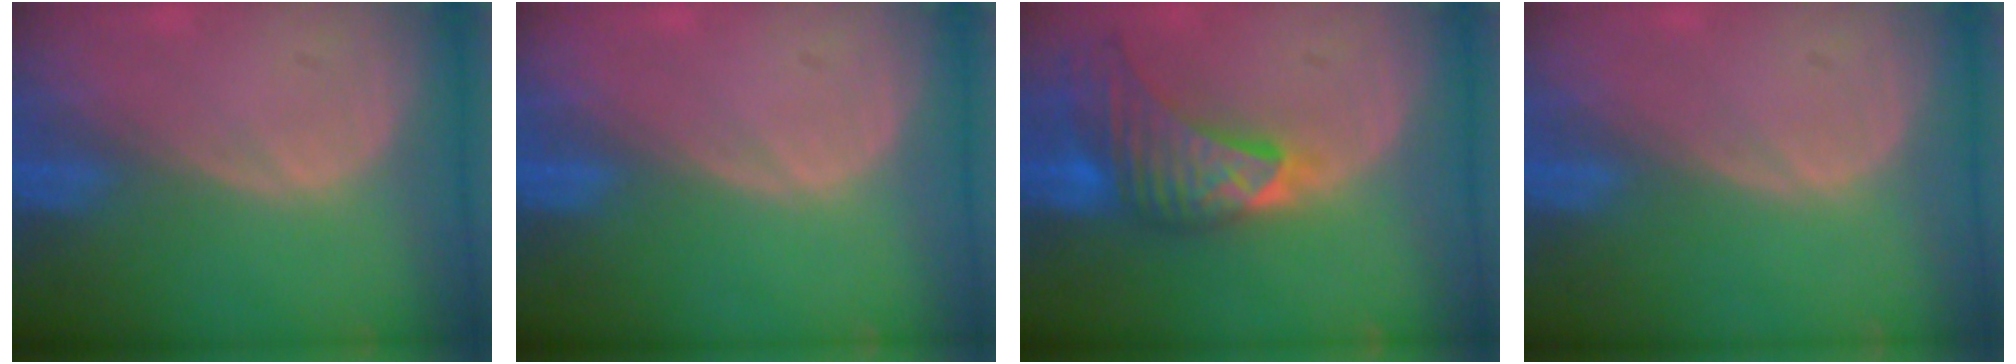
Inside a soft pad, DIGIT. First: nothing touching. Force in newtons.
{"total": 0.0}
{"total": 8.9, "press": 8.4, "slide": 3.0}
{"total": 0.0}